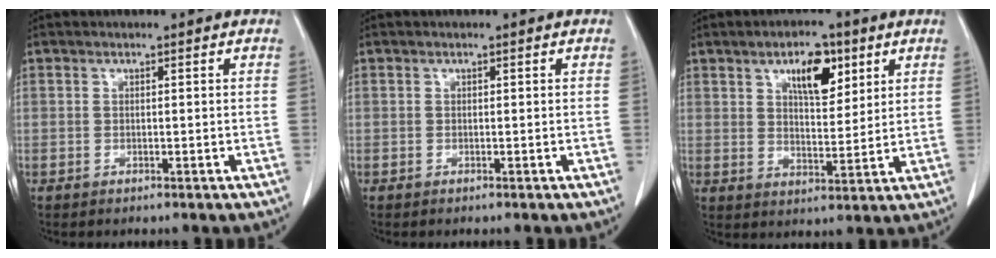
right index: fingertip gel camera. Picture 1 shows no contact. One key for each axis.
{"total": 0.0}
{"total": 8.0, "fx": 4.1, "fy": 3.3, "fz": 6.0, "tx": -0.098, "ty": 0.004, "tz": 0.068}